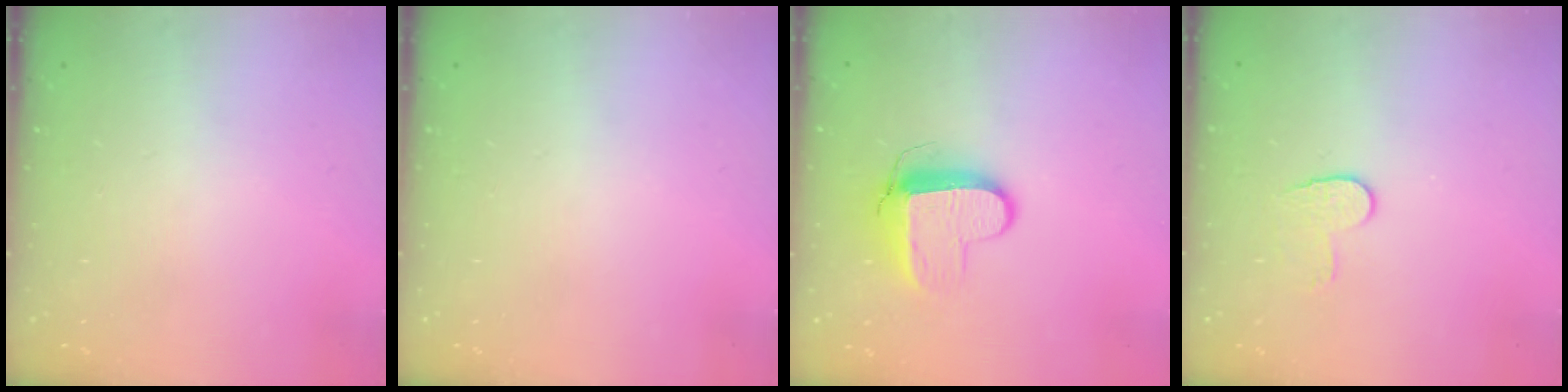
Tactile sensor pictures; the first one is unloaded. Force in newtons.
{"total": 0.0}
{"total": 8.9, "press": 8.8, "slide": 1.0}
{"total": 6.1, "press": 6.1, "slide": 0.5}